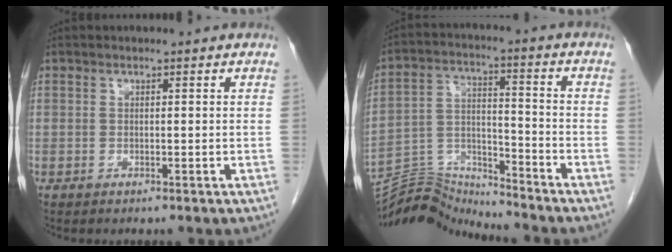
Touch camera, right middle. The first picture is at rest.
{"total": 10.7, "force": [-10.6, -0.7, -0.9], "torque": [0.012, 0.039, -0.194]}